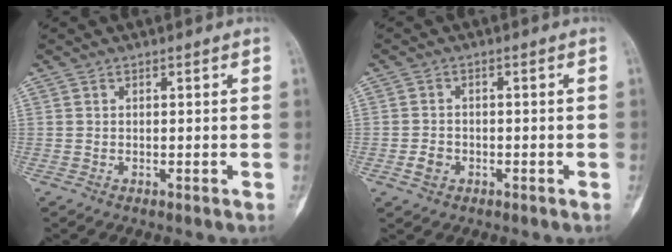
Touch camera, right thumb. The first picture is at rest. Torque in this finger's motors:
{"motor_torque": [-0.24, -0.01, 0.13, -0.23, -0.01]}